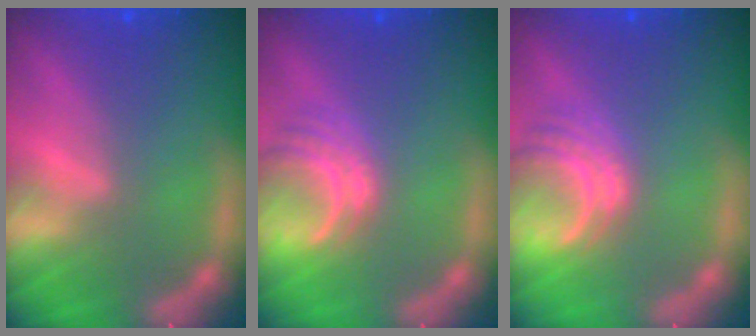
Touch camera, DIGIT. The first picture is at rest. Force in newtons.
{"total": 4.0}
{"total": 4.5}